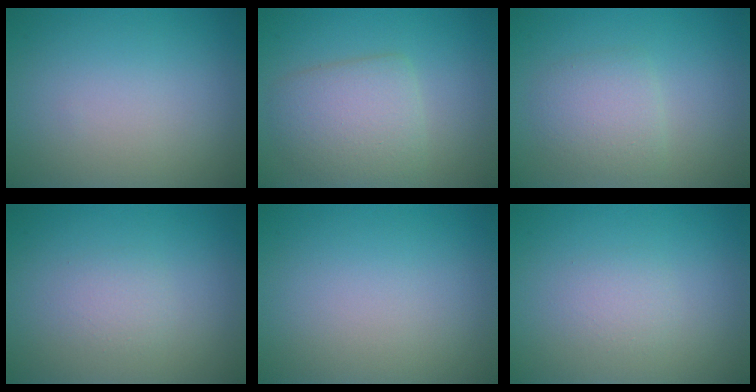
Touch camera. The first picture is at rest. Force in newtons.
{"total": 4.3, "press": 4.3, "slide": 0.4}
{"total": 2.6, "press": 2.6, "slide": 0.1}
{"total": 1.2, "press": 1.2, "slide": 0.0}
{"total": 0.0}
{"total": 1.2, "press": 1.2, "slide": 0.0}